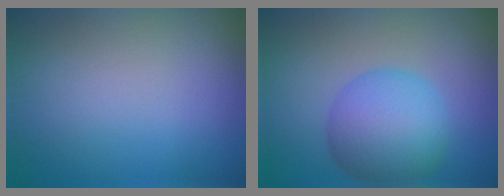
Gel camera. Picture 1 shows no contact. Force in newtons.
{"total": 6.8, "press": 6.8, "slide": 0.1}